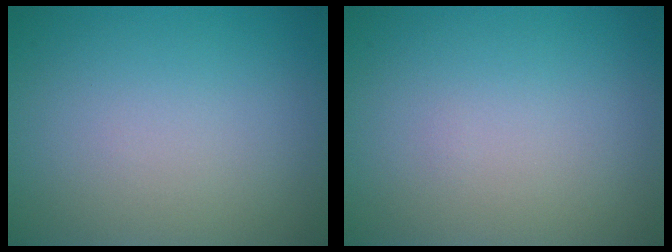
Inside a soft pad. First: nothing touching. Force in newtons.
{"total": 0.0}